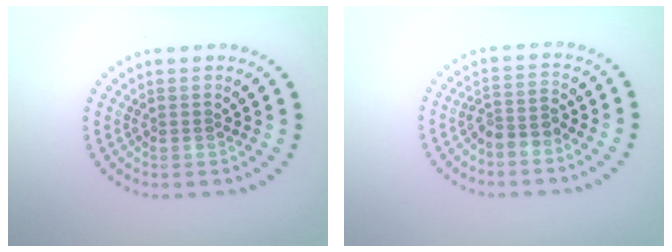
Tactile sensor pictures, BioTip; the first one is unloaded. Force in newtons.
{"total": 2.1, "press": 1.7, "slide": 1.2}